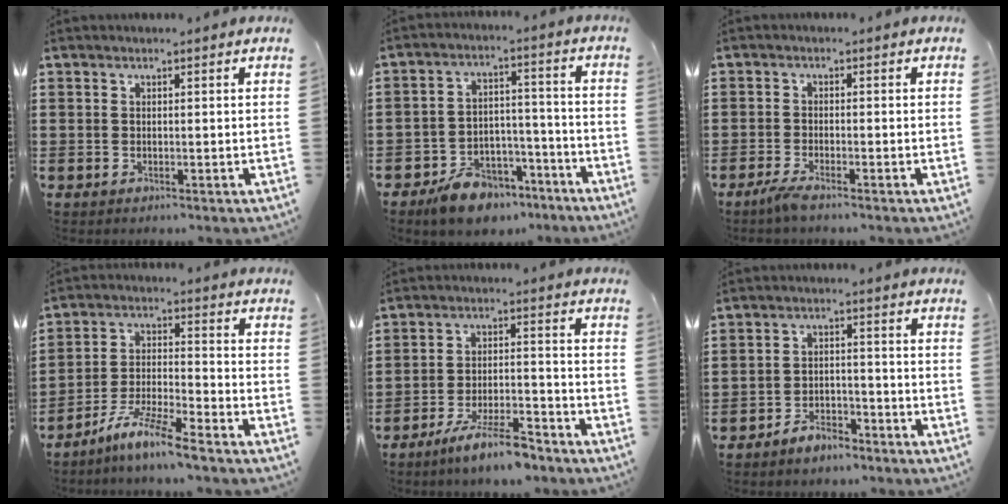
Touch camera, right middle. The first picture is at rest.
{"total": 7.8, "force": [-6.6, 3.5, 2.3], "torque": [-0.041, 0.036, -0.124]}
{"total": 2.2, "force": [-1.6, 0.0, 1.5], "torque": [-0.041, -0.006, -0.034]}
{"total": 7.7, "force": [-6.6, -0.2, 4.0], "torque": [-0.090, -0.012, -0.130]}
{"total": 7.4, "force": [-5.9, 0.8, 4.3], "torque": [-0.086, -0.002, -0.111]}
{"total": 3.7, "force": [-3.5, 1.0, 0.6], "torque": [-0.013, 0.010, -0.072]}